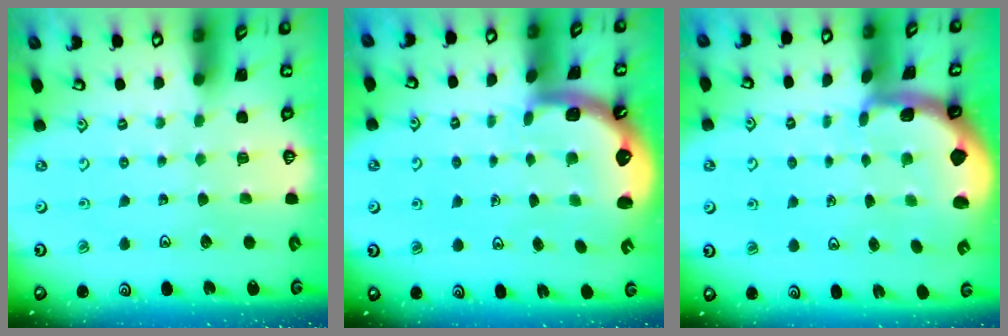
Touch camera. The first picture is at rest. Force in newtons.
{"total": 1.6, "press": 1.5, "slide": 0.6}
{"total": 1.5, "press": 1.5, "slide": 0.4}